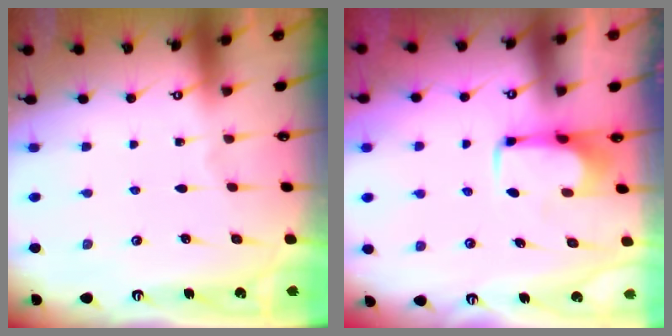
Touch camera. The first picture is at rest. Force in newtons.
{"total": 2.1, "press": 2.0, "slide": 0.4}